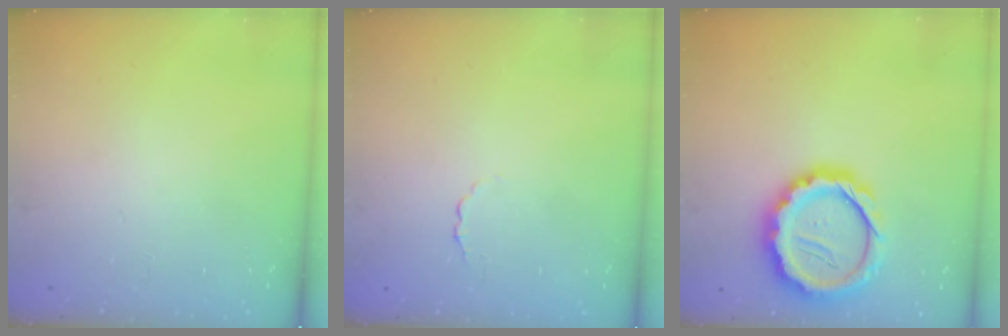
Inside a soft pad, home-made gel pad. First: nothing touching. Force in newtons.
{"total": 1.7, "press": 1.6, "slide": 0.5}
{"total": 16.2, "press": 16.0, "slide": 2.6}